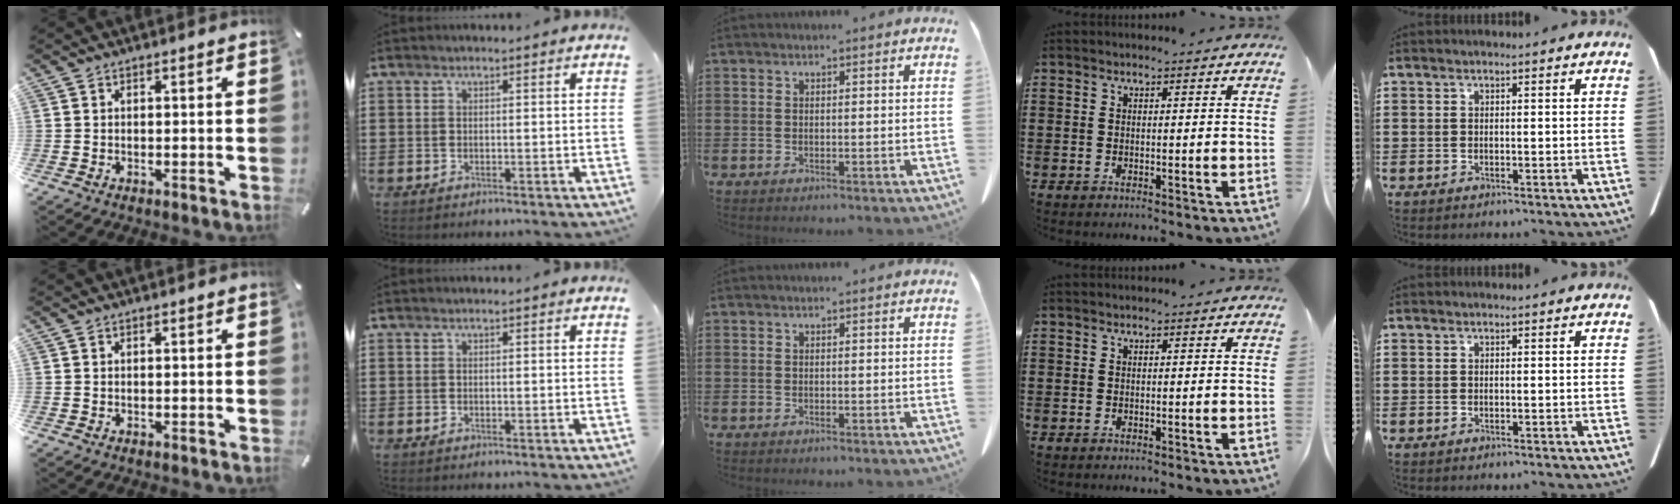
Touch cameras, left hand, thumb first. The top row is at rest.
{}